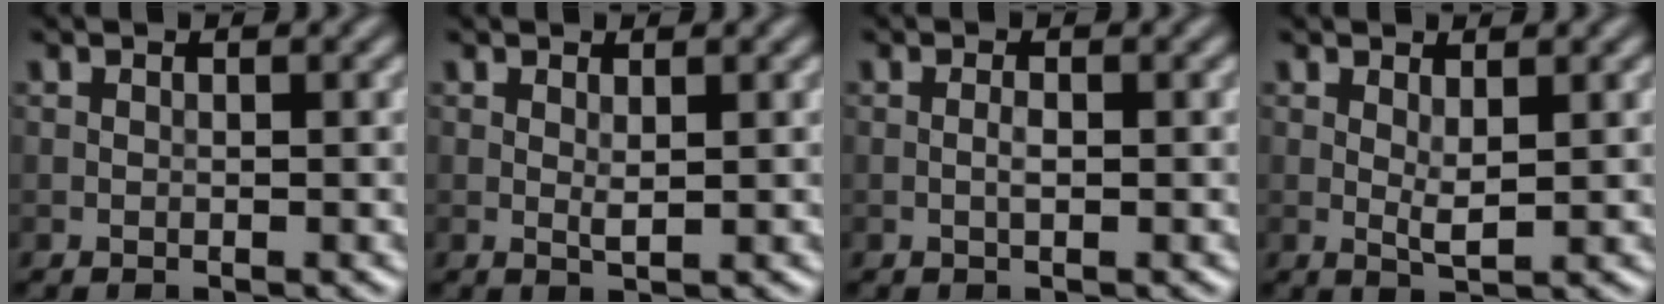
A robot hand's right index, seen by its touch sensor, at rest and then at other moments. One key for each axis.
{"total": 0.9, "fx": 0.4, "fy": 0.2, "fz": 0.8, "tx": -0.018, "ty": -0.004, "tz": 0.007}
{"total": 1.0, "fx": -0.2, "fy": 0.2, "fz": 0.9, "tx": -0.018, "ty": 0.000, "tz": -0.005}
{"total": 1.6, "fx": 0.6, "fy": 0.4, "fz": 1.4, "tx": -0.031, "ty": -0.004, "tz": 0.013}